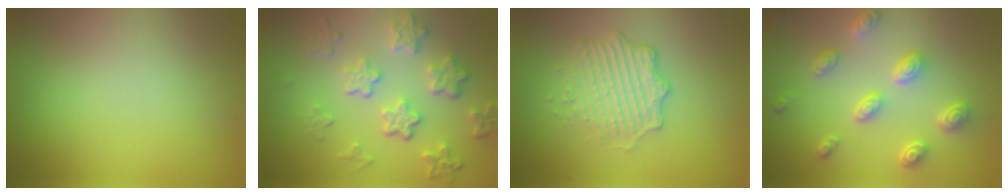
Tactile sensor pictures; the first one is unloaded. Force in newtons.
{"total": 5.8, "press": 4.3, "slide": 3.8}
{"total": 4.9, "press": 3.5, "slide": 3.4}
{"total": 4.4, "press": 3.6, "slide": 2.5}